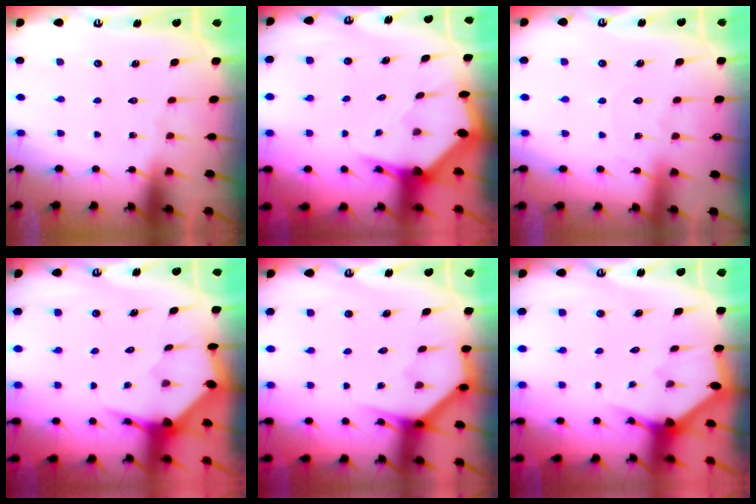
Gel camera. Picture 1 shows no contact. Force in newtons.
{"total": 4.4, "press": 4.4, "slide": 0.6}
{"total": 3.0, "press": 2.9, "slide": 0.4}
{"total": 3.6, "press": 3.6, "slide": 0.4}
{"total": 3.9, "press": 3.9, "slide": 0.2}
{"total": 2.6, "press": 2.6, "slide": 0.2}